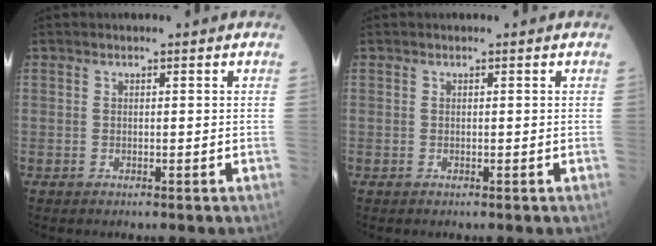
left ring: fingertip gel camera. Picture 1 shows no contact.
{"total": 0.0}